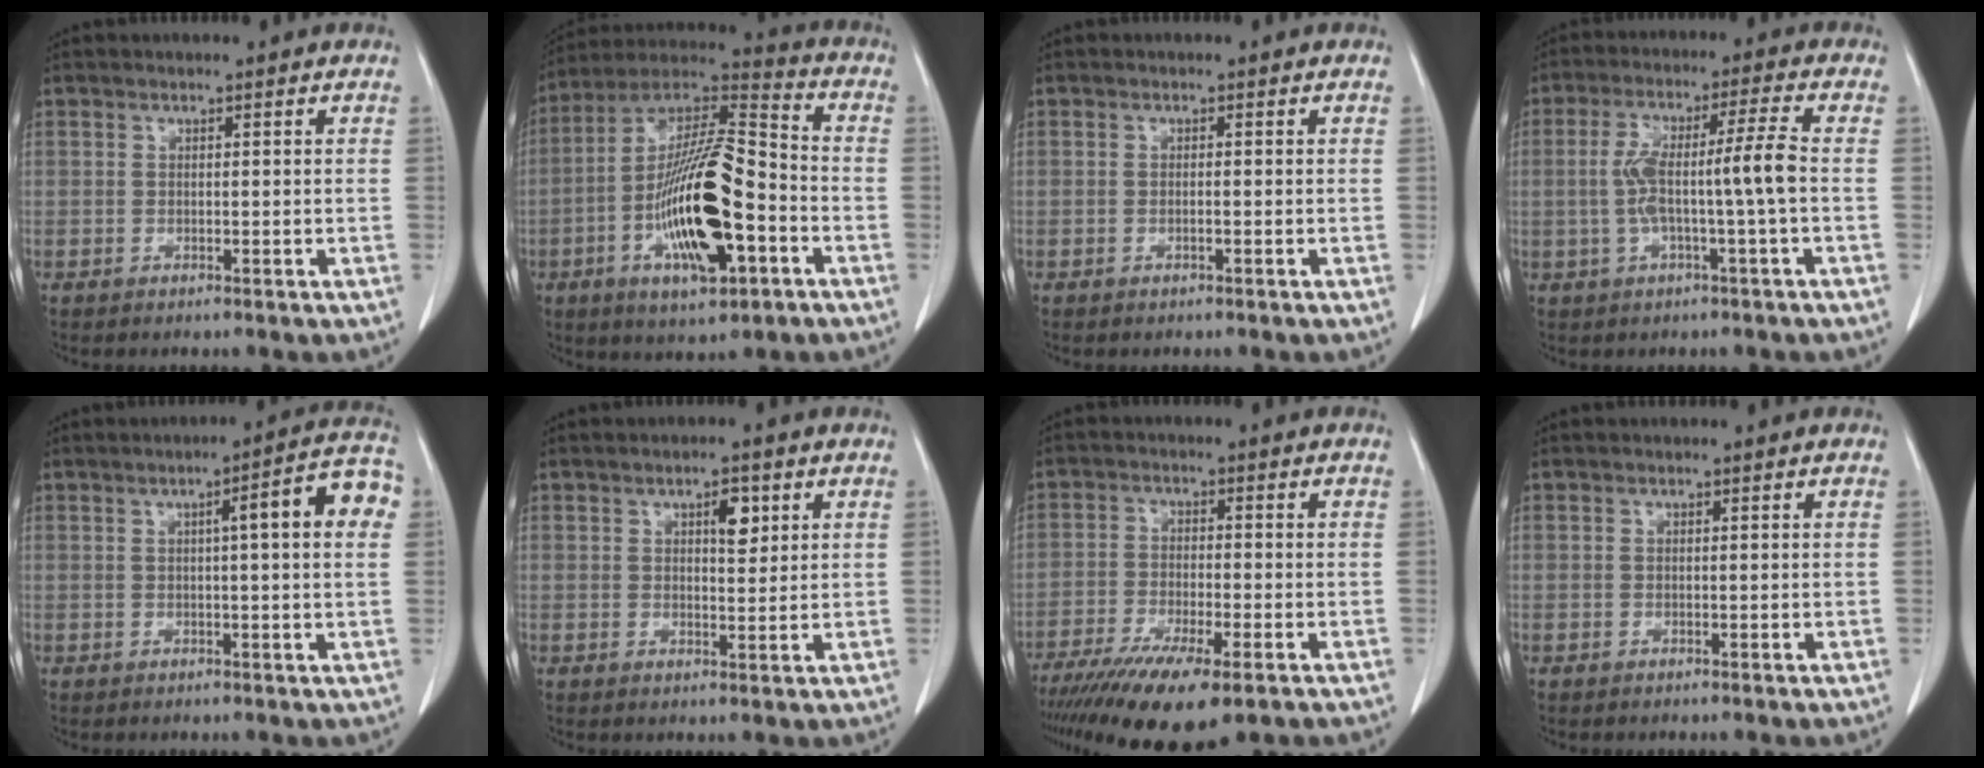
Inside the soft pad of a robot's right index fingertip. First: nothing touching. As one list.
[{"total": 19.6, "force": [-5.6, 4.8, 18.2], "torque": [-0.349, -0.001, -0.093]}, {"total": 0.6, "force": [-0.2, 0.0, 0.5], "torque": [-0.010, 0.001, -0.002]}, {"total": 8.6, "force": [-0.9, -0.4, 8.5], "torque": [-0.166, 0.020, -0.015]}, {"total": 8.8, "force": [1.9, 0.6, 8.6], "torque": [-0.109, 0.022, 0.014]}, {"total": 3.5, "force": [1.5, 1.3, 2.9], "torque": [-0.045, -0.001, 0.024]}, {"total": 12.5, "force": [-8.5, 2.3, 8.9], "torque": [-0.156, -0.031, -0.139]}, {"total": 0.0}]